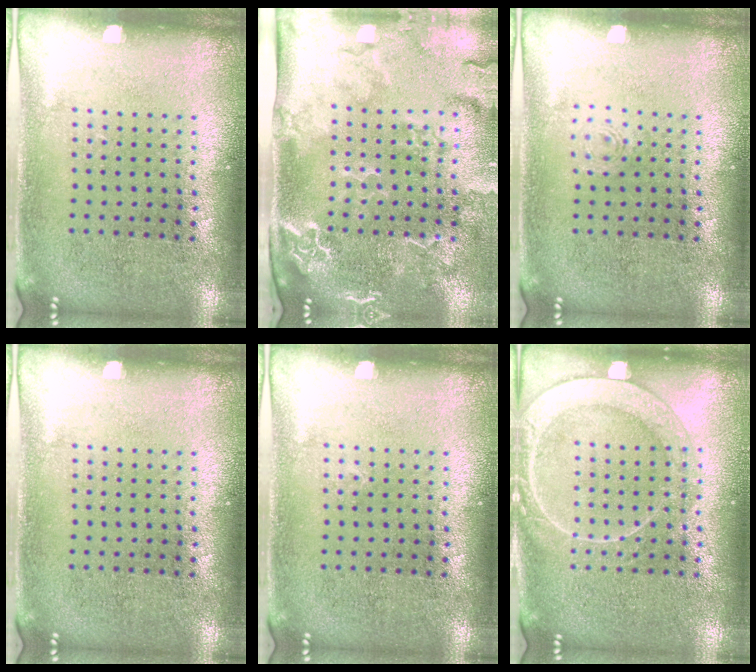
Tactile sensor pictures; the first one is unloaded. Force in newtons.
{"total": 2.9, "press": 2.4, "slide": 1.6}
{"total": 0.7, "press": 0.7, "slide": 0.2}
{"total": 0.0}
{"total": 0.0}
{"total": 2.7, "press": 2.6, "slide": 0.3}